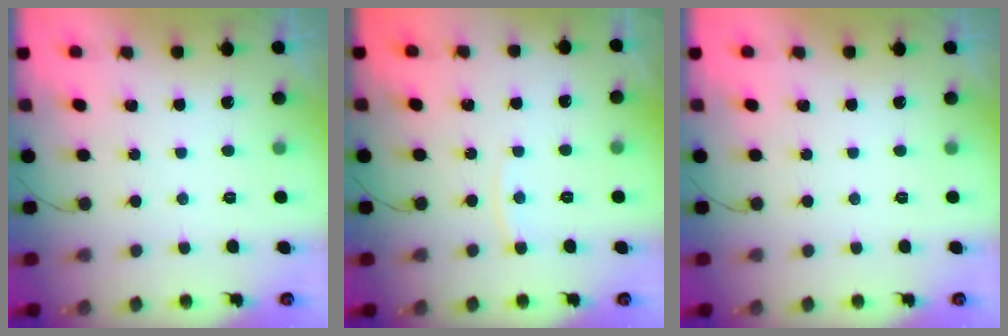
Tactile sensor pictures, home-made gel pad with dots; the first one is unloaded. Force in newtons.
{"total": 3.6, "press": 3.6, "slide": 0.5}
{"total": 0.0}